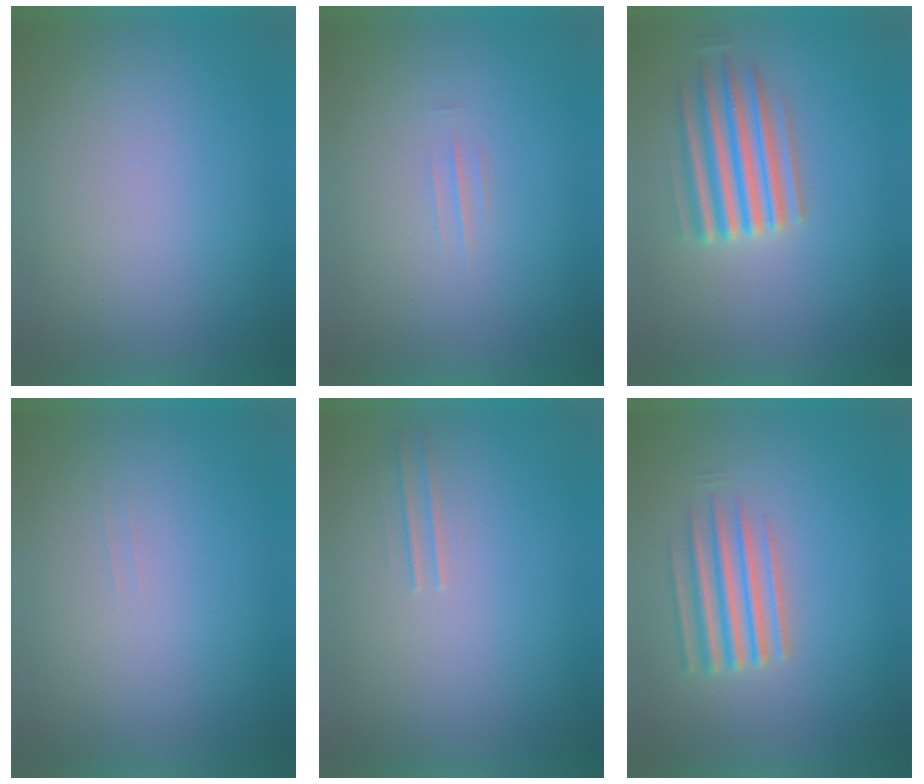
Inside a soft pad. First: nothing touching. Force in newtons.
{"total": 1.2}
{"total": 5.5}
{"total": 1.1}
{"total": 1.5}
{"total": 4.3}